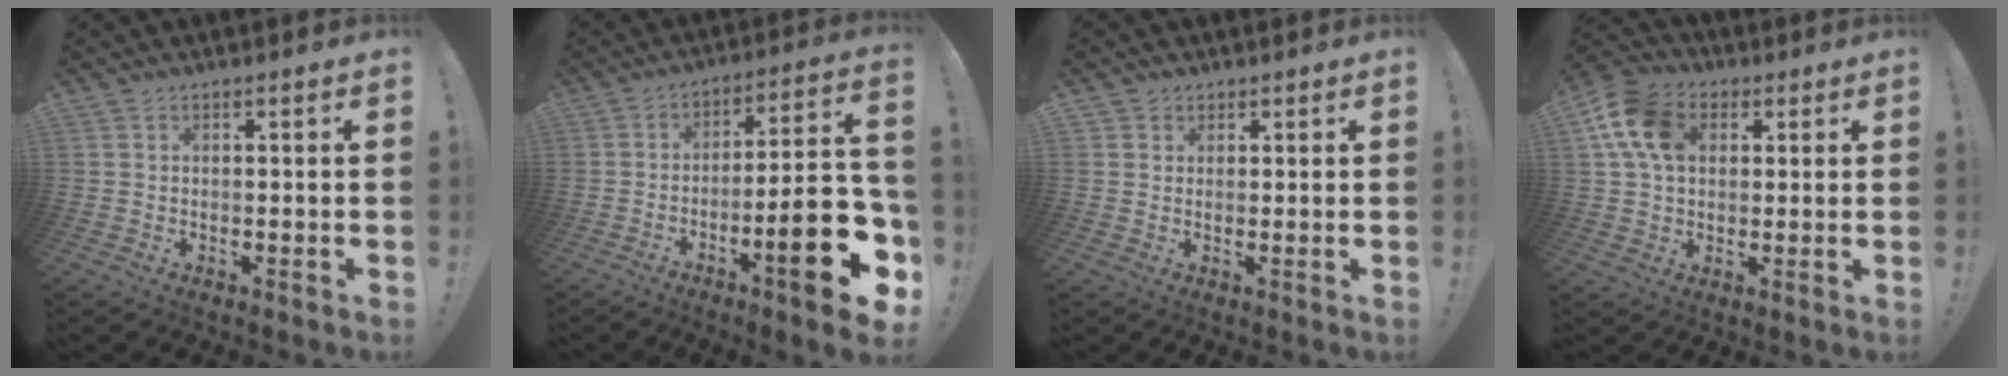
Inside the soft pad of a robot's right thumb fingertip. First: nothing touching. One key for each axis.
{"total": 19.2, "fx": -7.8, "fy": 4.3, "fz": 17.0, "tx": -0.232, "ty": 0.039, "tz": -0.115}
{"total": 2.0, "fx": 1.2, "fy": 1.6, "fz": 0.2, "tx": -0.003, "ty": -0.003, "tz": 0.023}
{"total": 13.4, "fx": 3.8, "fy": 10.0, "fz": 8.0, "tx": -0.143, "ty": 0.001, "tz": 0.075}